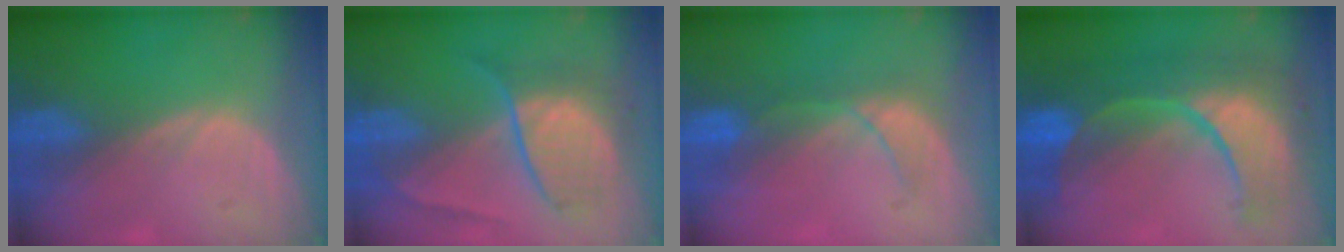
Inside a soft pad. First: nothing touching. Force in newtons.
{"total": 7.3, "press": 7.3, "slide": 0.2}
{"total": 4.6, "press": 4.6, "slide": 0.8}
{"total": 12.5, "press": 12.4, "slide": 1.3}